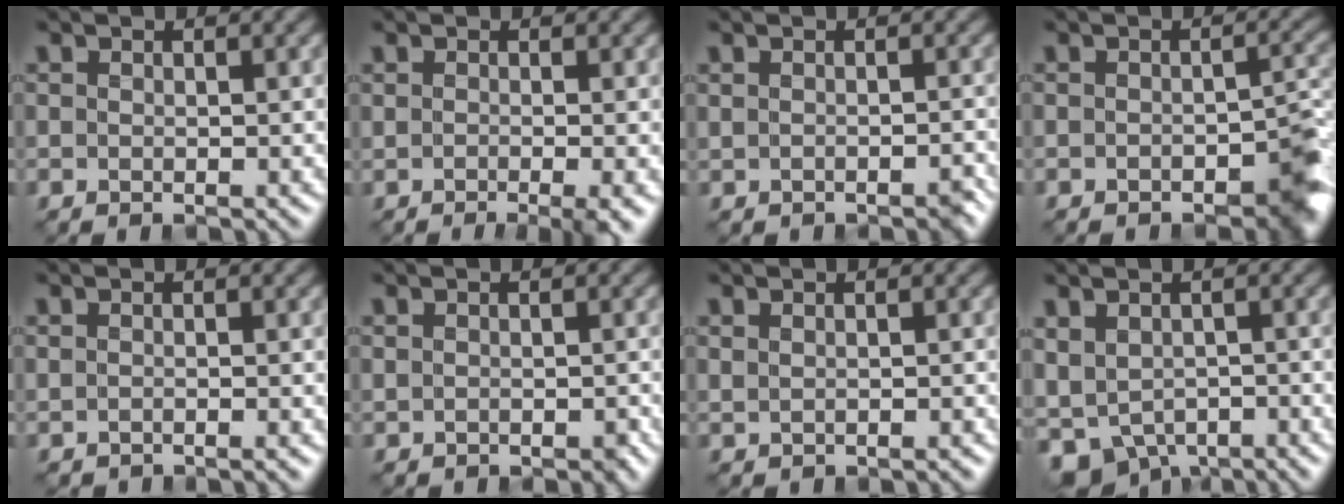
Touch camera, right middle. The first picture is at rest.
{"total": 1.4, "force": [-0.6, -0.1, 1.3], "torque": [-0.024, 0.000, -0.010]}
{"total": 1.6, "force": [-0.7, 0.9, 1.1], "torque": [-0.015, -0.007, -0.008]}
{"total": 5.7, "force": [-2.9, 2.8, 4.1], "torque": [-0.038, -0.012, -0.042]}
{"total": 0.0}
{"total": 1.6, "force": [-0.4, 1.0, 1.1], "torque": [-0.019, -0.007, -0.002]}
{"total": 0.8, "force": [0.3, 0.5, 0.6], "torque": [-0.011, -0.003, 0.011]}
{"total": 7.5, "force": [-3.3, 5.1, 4.3], "torque": [-0.087, -0.025, -0.057]}